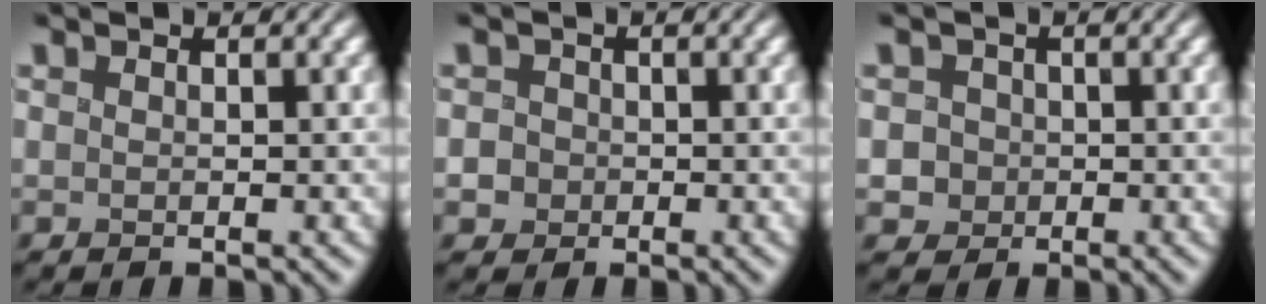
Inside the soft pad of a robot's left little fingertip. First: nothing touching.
{"total": 1.7, "force": [-0.5, 1.6, 0.3], "torque": [-0.003, 0.004, 0.000]}
{"total": 2.1, "force": [-0.2, 2.0, 0.5], "torque": [-0.010, 0.010, 0.006]}